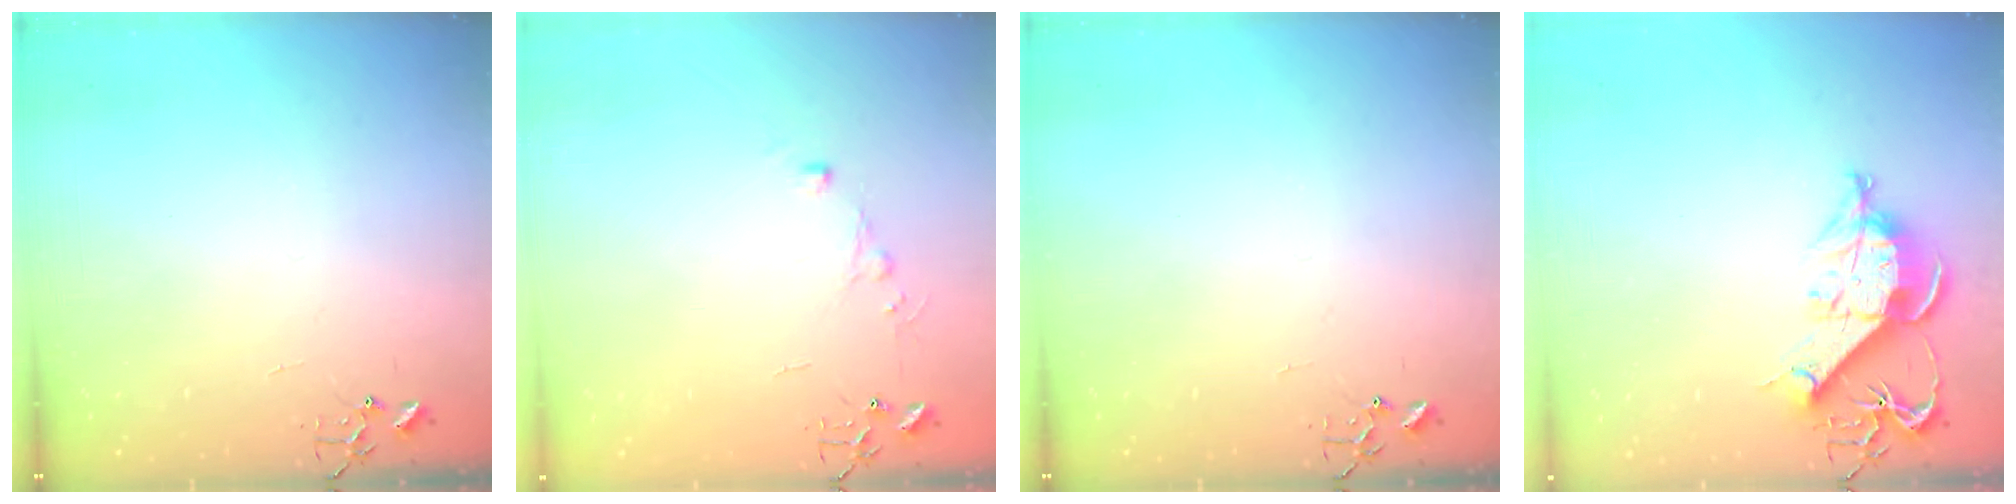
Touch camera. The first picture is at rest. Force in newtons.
{"total": 4.4, "press": 4.4, "slide": 0.5}
{"total": 0.0}
{"total": 11.0, "press": 11.0, "slide": 1.3}